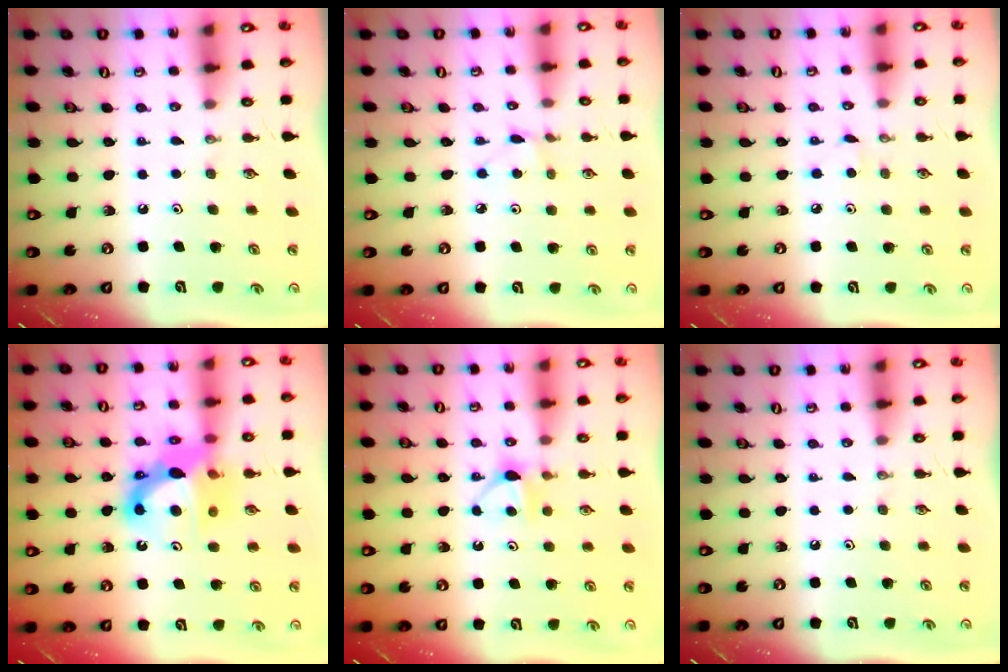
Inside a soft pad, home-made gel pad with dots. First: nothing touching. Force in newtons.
{"total": 1.9, "press": 1.9, "slide": 0.3}
{"total": 2.9, "press": 2.9, "slide": 0.4}
{"total": 12.4, "press": 12.1, "slide": 2.9}
{"total": 5.3, "press": 5.3, "slide": 0.8}
{"total": 0.0}